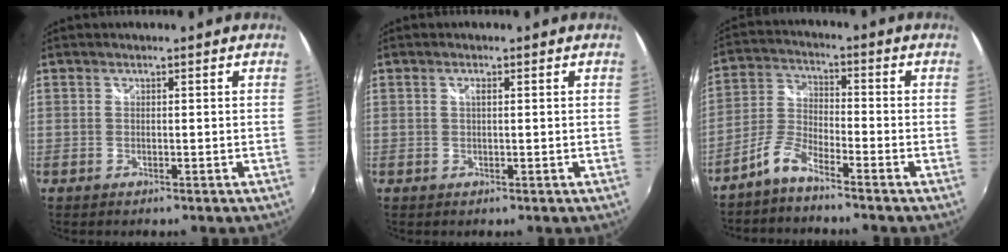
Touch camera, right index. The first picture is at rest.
{"total": 0.8, "force": [0.3, 0.2, 0.8], "torque": [-0.015, 0.001, 0.002]}
{"total": 5.4, "force": [-4.4, 1.1, 2.8], "torque": [-0.067, 0.013, -0.097]}